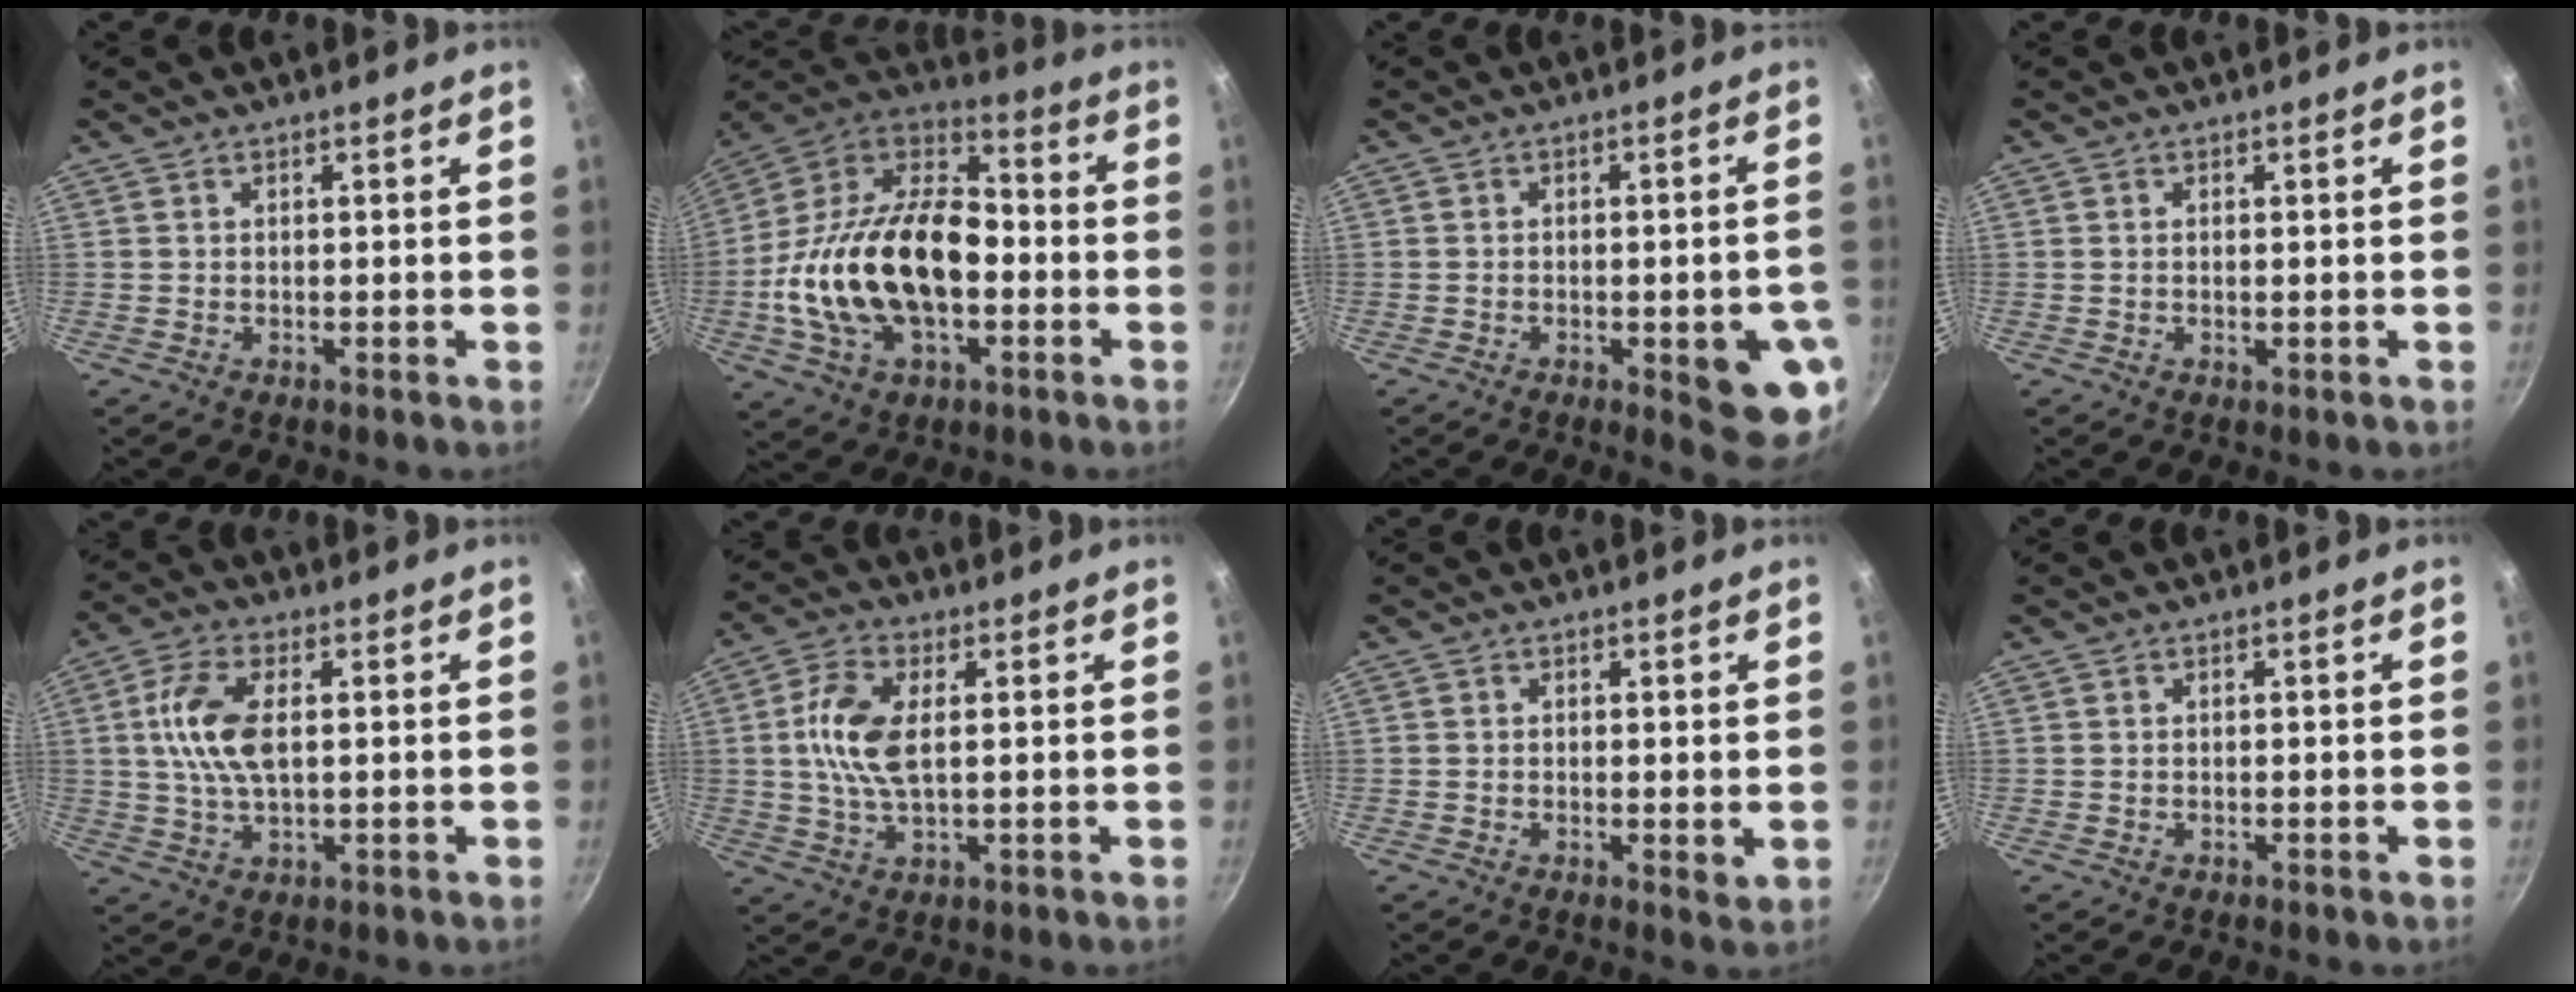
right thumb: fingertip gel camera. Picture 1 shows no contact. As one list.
[{"total": 26.1, "force": [-4.0, 15.6, 20.5], "torque": [-0.365, 0.048, -0.081]}, {"total": 10.9, "force": [-3.0, 3.6, 9.9], "torque": [-0.089, 0.007, -0.034]}, {"total": 0.7, "force": [-0.1, 0.2, 0.7], "torque": [-0.012, 0.000, -0.001]}, {"total": 10.0, "force": [1.4, 5.0, 8.6], "torque": [-0.168, 0.009, 0.022]}, {"total": 9.5, "force": [1.2, 4.6, 8.2], "torque": [-0.166, 0.009, 0.019]}, {"total": 1.9, "force": [0.1, 0.6, 1.8], "torque": [-0.029, -0.007, 0.000]}, {"total": 0.0}]